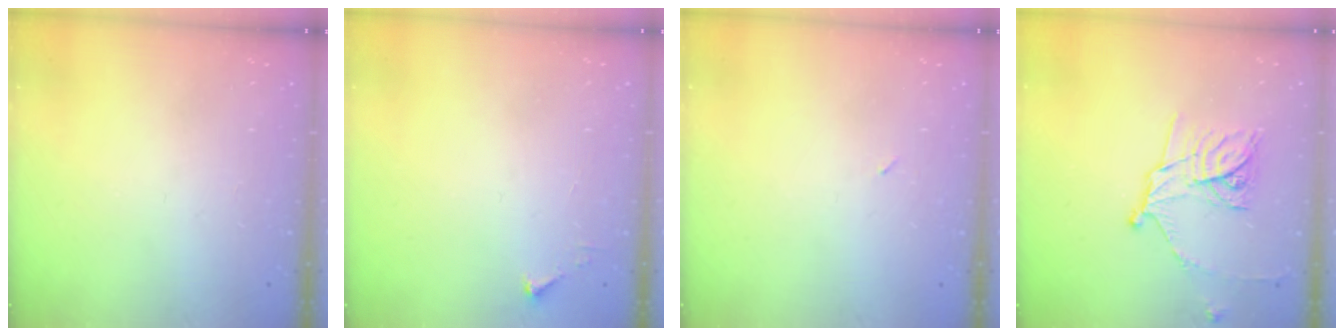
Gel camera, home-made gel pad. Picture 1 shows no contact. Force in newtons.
{"total": 2.5, "press": 2.5, "slide": 0.3}
{"total": 2.1, "press": 1.9, "slide": 1.0}
{"total": 13.5, "press": 13.5, "slide": 0.1}